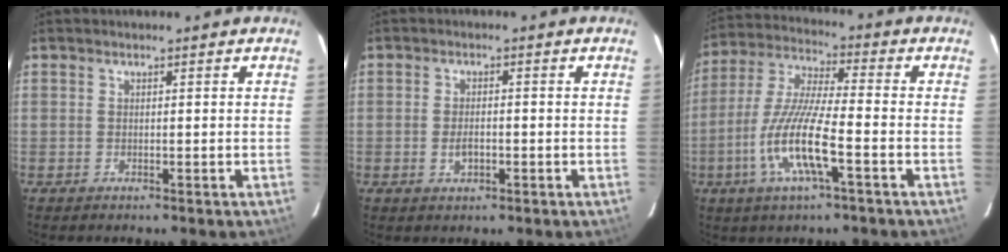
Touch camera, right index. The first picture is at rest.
{"total": 2.9, "force": [-0.9, 1.5, 2.3], "torque": [-0.042, -0.001, -0.015]}
{"total": 13.4, "force": [-5.0, 1.8, 12.4], "torque": [-0.258, -0.009, -0.100]}